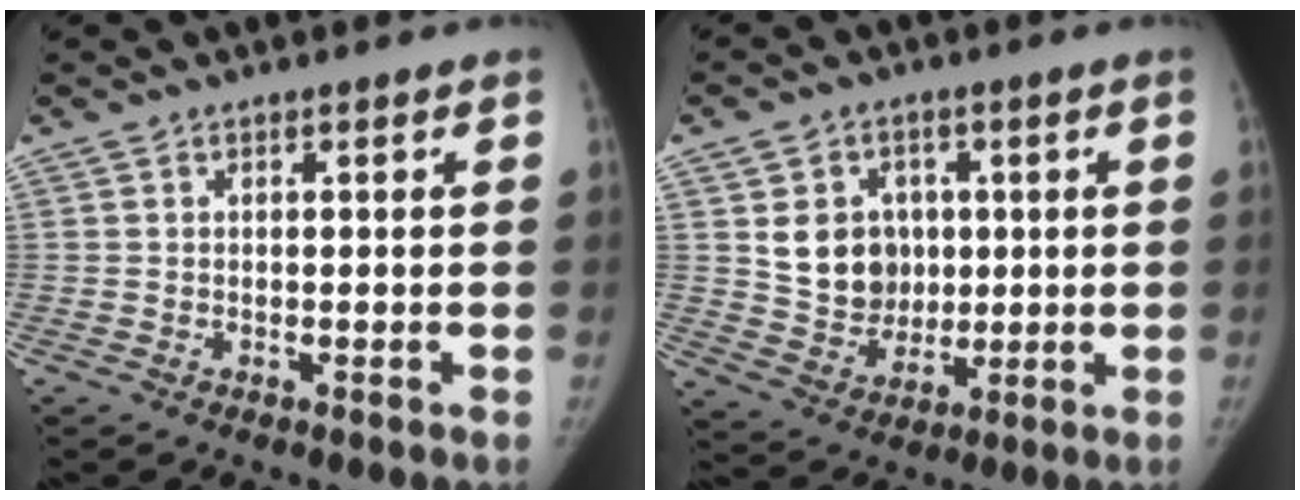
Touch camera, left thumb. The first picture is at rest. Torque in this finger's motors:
{"motor_torque": [0.81, 0.89, 0.47, -0.47, 0.04]}